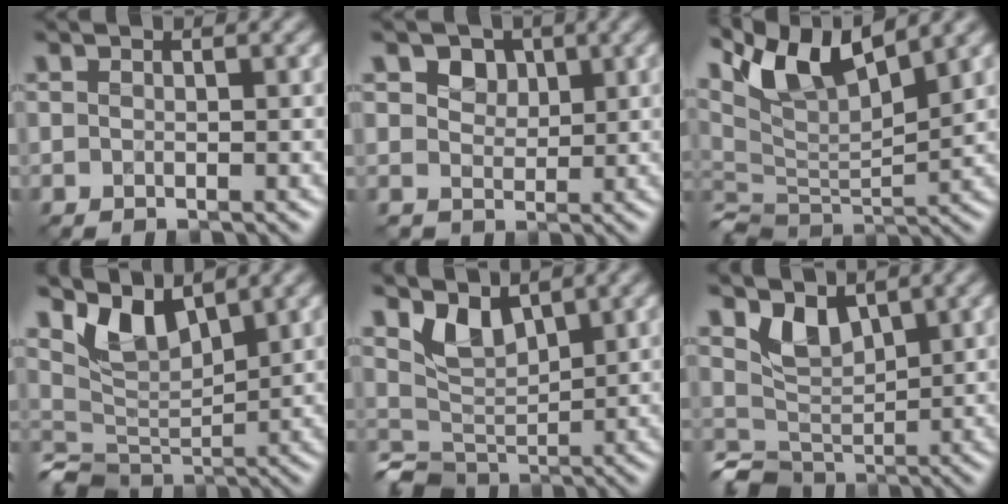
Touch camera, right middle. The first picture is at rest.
{"total": 2.8, "force": [1.3, 2.2, 1.0], "torque": [-0.024, -0.010, 0.028]}
{"total": 8.0, "force": [5.5, 2.4, 5.2], "torque": [-0.105, 0.005, 0.104]}
{"total": 3.9, "force": [2.2, 2.4, 2.2], "torque": [-0.047, -0.010, 0.042]}
{"total": 2.9, "force": [1.1, 2.2, 1.5], "torque": [-0.032, -0.009, 0.027]}
{"total": 2.8, "force": [0.8, 2.3, 1.5], "torque": [-0.027, -0.009, 0.021]}